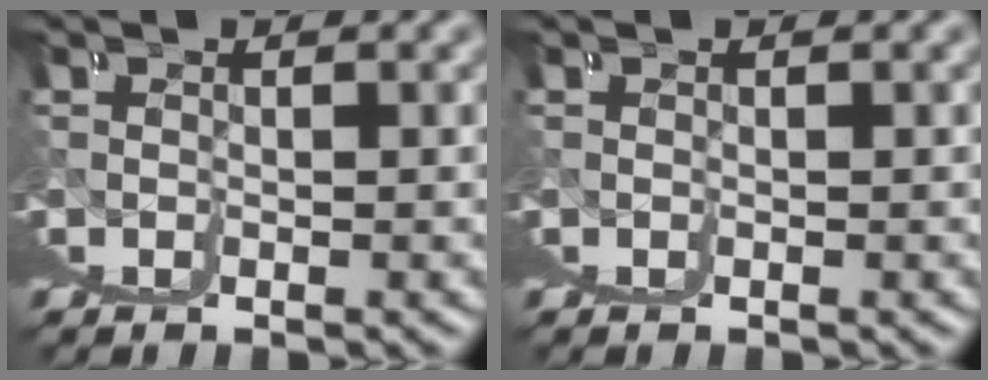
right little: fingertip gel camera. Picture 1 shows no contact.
{"total": 0.0}